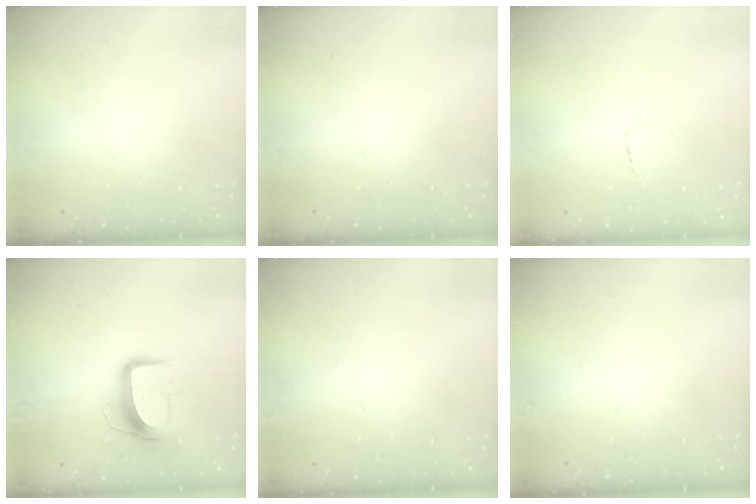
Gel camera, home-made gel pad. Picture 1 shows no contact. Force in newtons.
{"total": 0.0}
{"total": 2.3, "press": 2.3, "slide": 0.1}
{"total": 10.2, "press": 10.2, "slide": 0.4}
{"total": 0.0}
{"total": 0.0}